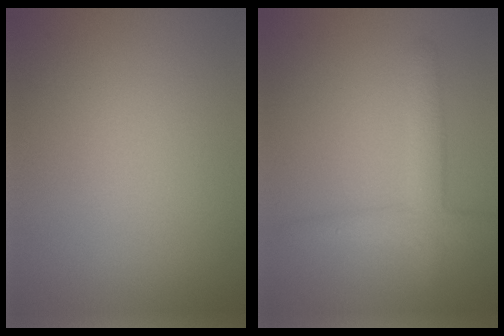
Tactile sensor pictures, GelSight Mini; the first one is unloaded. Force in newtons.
{"total": 3.0, "press": 3.0, "slide": 0.1}